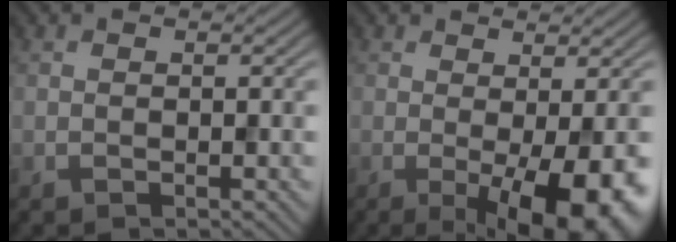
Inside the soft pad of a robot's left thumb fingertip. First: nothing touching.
{"total": 8.3, "force": [-1.7, 3.3, 7.4], "torque": [-0.106, -0.012, -0.017]}